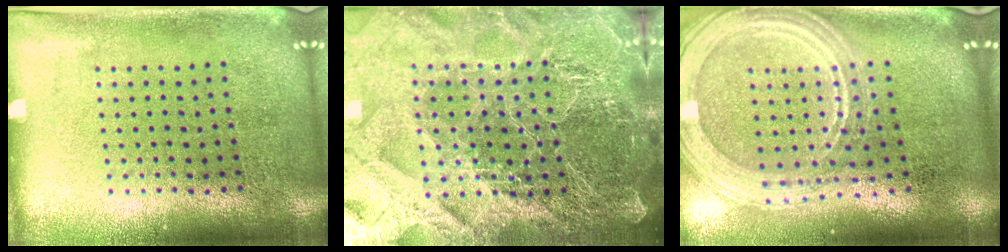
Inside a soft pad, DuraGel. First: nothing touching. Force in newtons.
{"total": 6.1, "press": 5.3, "slide": 3.0}
{"total": 2.4, "press": 2.0, "slide": 1.3}